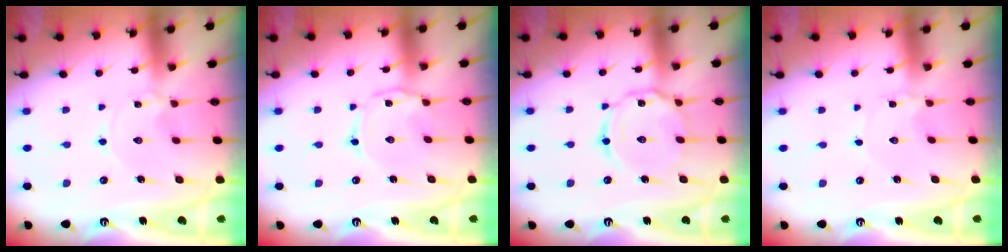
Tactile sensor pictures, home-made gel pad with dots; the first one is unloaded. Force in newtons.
{"total": 2.0, "press": 2.0, "slide": 0.3}
{"total": 9.4, "press": 9.4, "slide": 0.6}
{"total": 0.9, "press": 0.9, "slide": 0.1}